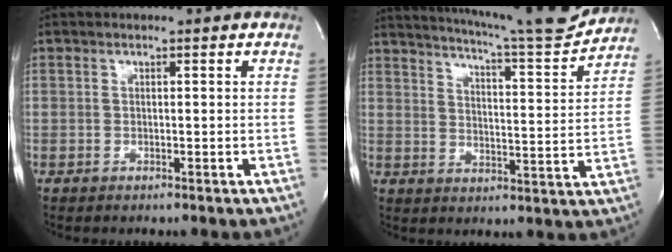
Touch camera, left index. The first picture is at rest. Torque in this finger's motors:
{"motor_torque": [0.47, -0.82, 0.30, 0.07]}